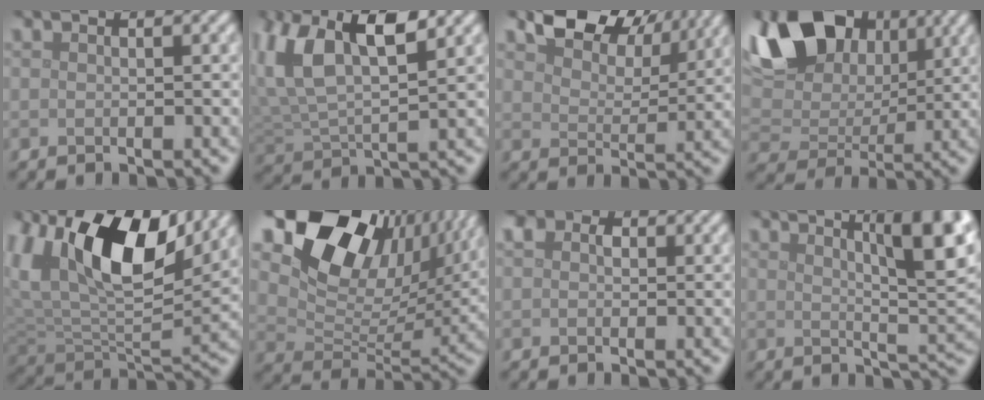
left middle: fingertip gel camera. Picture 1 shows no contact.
{"total": 9.4, "force": [4.4, 4.1, 7.2], "torque": [-0.155, 0.015, 0.077]}
{"total": 7.1, "force": [5.0, 3.6, 3.4], "torque": [-0.064, 0.003, 0.079]}
{"total": 15.5, "force": [6.9, 10.3, 9.3], "torque": [-0.185, 0.048, 0.104]}
{"total": 14.0, "force": [6.3, 6.9, 10.4], "torque": [-0.193, 0.016, 0.109]}
{"total": 16.2, "force": [9.0, 9.5, 9.5], "torque": [-0.182, 0.028, 0.162]}
{"total": 2.3, "force": [0.7, 1.9, 1.2], "torque": [-0.023, 0.006, -0.001]}
{"total": 10.0, "force": [4.0, 2.6, 8.8], "torque": [-0.089, 0.017, 0.054]}